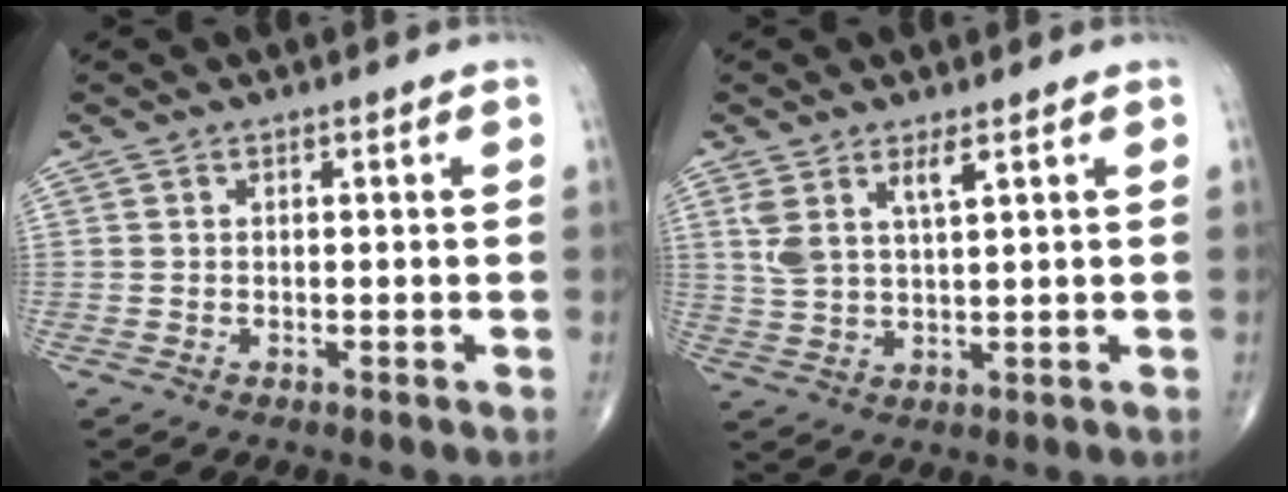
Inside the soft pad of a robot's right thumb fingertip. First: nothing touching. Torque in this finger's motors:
{"motor_torque": [-0.29, 0.51, 0.59, 0.42, 0.05]}